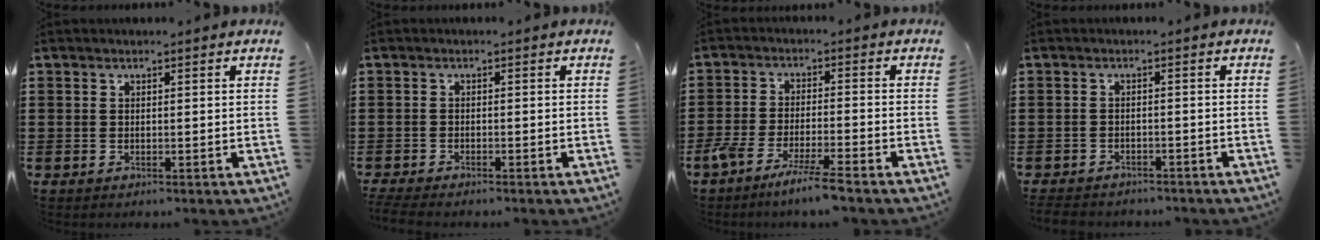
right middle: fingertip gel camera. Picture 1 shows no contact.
{"total": 1.5, "force": [-1.4, 0.1, 0.4], "torque": [-0.016, -0.003, -0.030]}
{"total": 5.7, "force": [-4.8, -0.2, 3.0], "torque": [-0.067, -0.017, -0.092]}
{"total": 2.1, "force": [-2.0, 0.4, 0.0], "torque": [-0.006, -0.002, -0.045]}